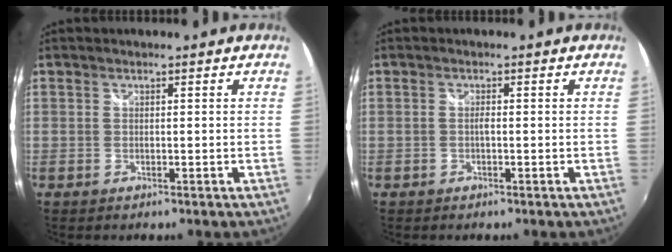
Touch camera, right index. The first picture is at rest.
{"total": 0.8, "force": [-0.2, 0.1, 0.7], "torque": [-0.013, 0.003, -0.005]}